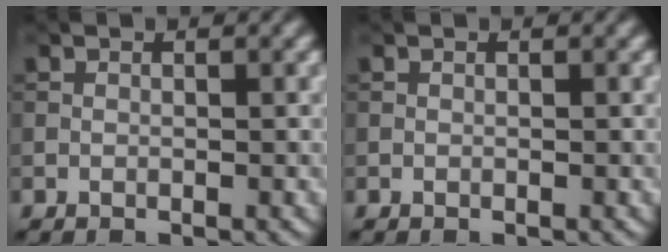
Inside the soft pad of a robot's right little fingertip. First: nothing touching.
{"total": 0.0}